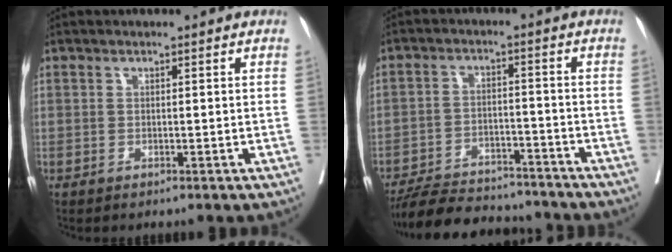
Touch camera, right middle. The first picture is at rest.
{"total": 12.9, "force": [-11.9, 3.3, 3.6], "torque": [-0.055, 0.002, -0.180]}